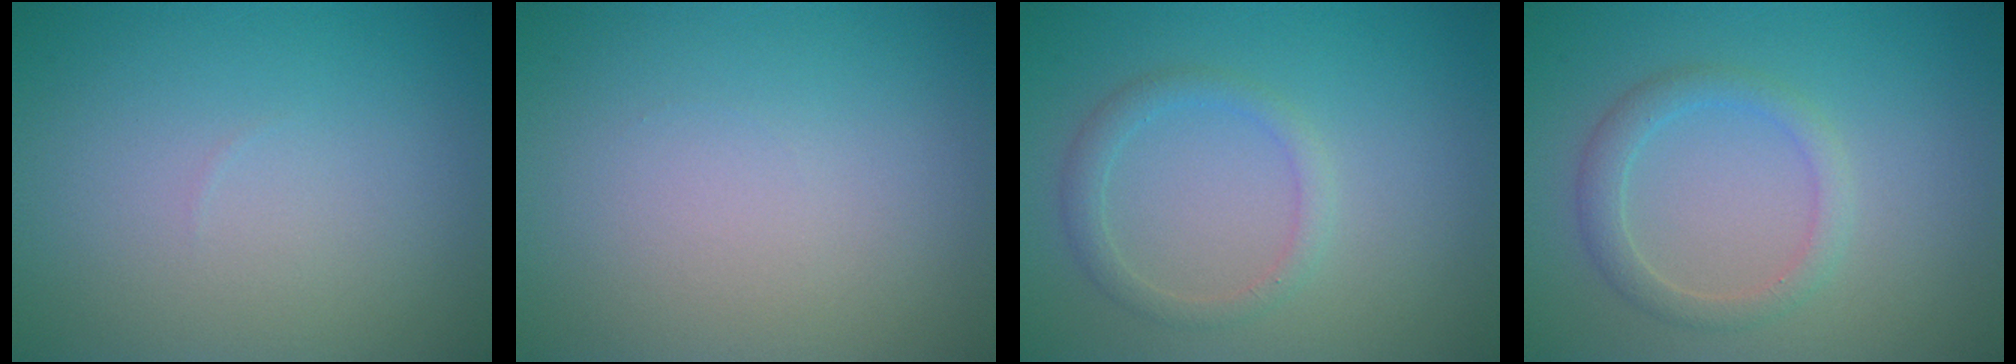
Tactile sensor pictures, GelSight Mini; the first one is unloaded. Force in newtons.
{"total": 0.0}
{"total": 1.8, "press": 1.8, "slide": 0.2}
{"total": 2.3, "press": 2.3, "slide": 0.1}